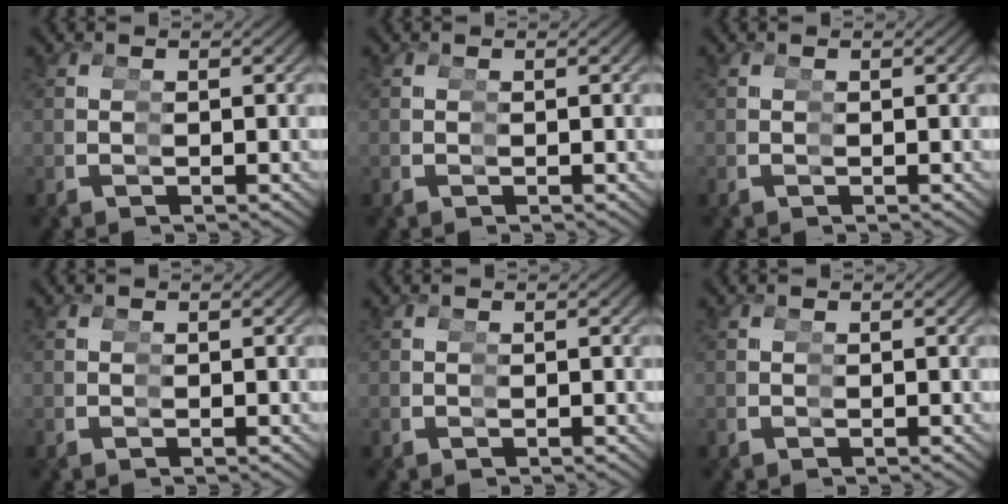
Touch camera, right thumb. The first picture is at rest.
{"total": 0.0}
{"total": 0.0}
{"total": 0.0}
{"total": 0.0}
{"total": 0.0}